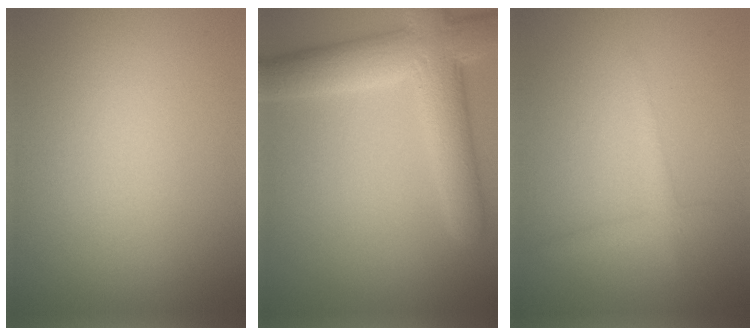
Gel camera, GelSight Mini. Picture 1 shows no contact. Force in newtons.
{"total": 7.8, "press": 7.8, "slide": 0.3}
{"total": 1.8, "press": 1.8, "slide": 0.1}